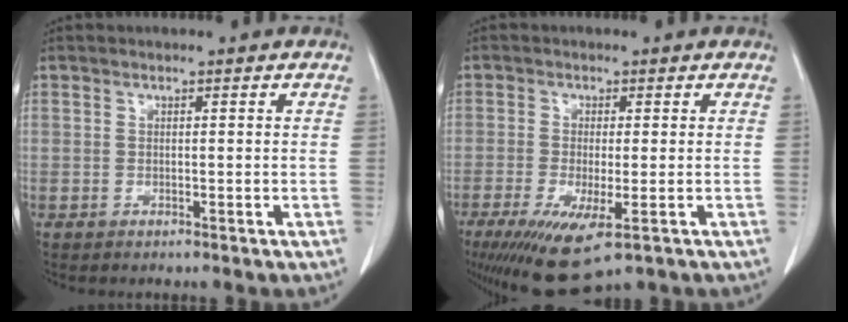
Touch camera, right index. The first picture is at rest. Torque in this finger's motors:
{"motor_torque": [1.46, -0.68, 0.71, 0.20]}